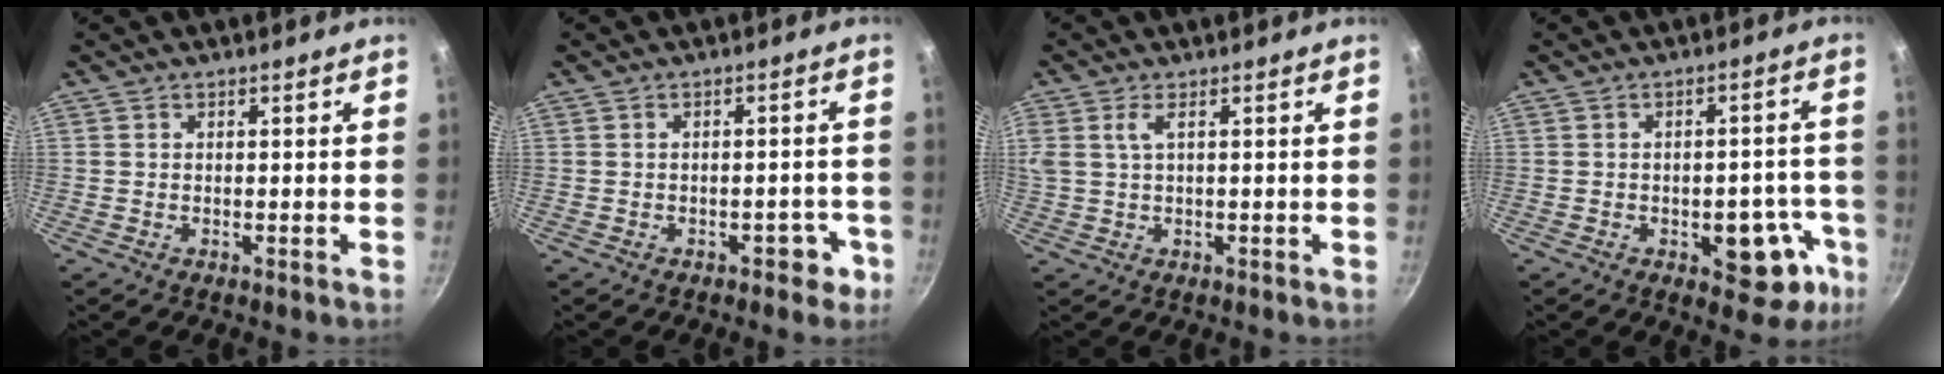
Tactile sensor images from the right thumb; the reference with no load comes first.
{"total": 3.5, "force": [-1.7, 2.2, 2.1], "torque": [-0.007, 0.026, -0.010]}
{"total": 5.0, "force": [1.7, 2.2, 4.1], "torque": [-0.086, 0.004, 0.035]}
{"total": 10.9, "force": [-4.3, 6.1, 8.0], "torque": [-0.037, 0.030, -0.050]}